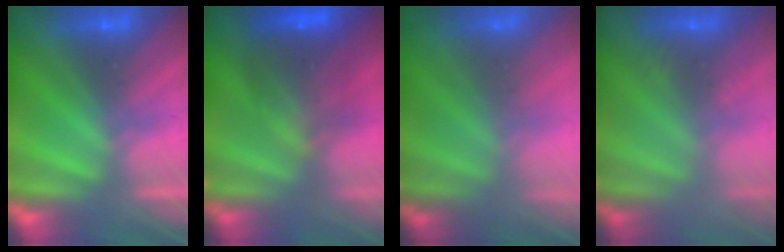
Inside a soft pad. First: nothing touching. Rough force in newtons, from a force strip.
{"total": 7.1}
{"total": 7.6}
{"total": 2.4}